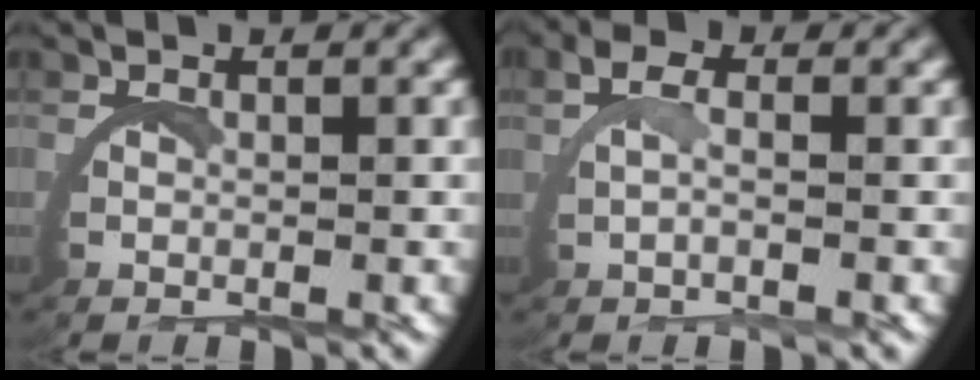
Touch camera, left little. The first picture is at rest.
{"total": 1.7, "force": [0.3, 0.0, 1.7], "torque": [-0.043, 0.004, 0.008]}